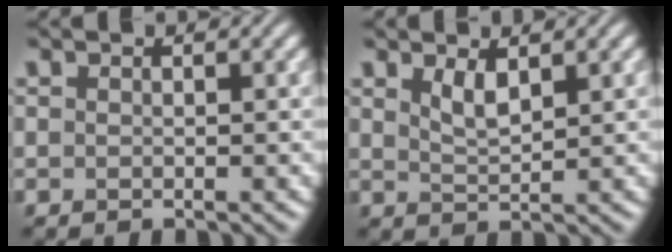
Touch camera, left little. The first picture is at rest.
{"total": 1.9, "force": [1.2, 0.6, 1.4], "torque": [-0.031, -0.005, 0.027]}